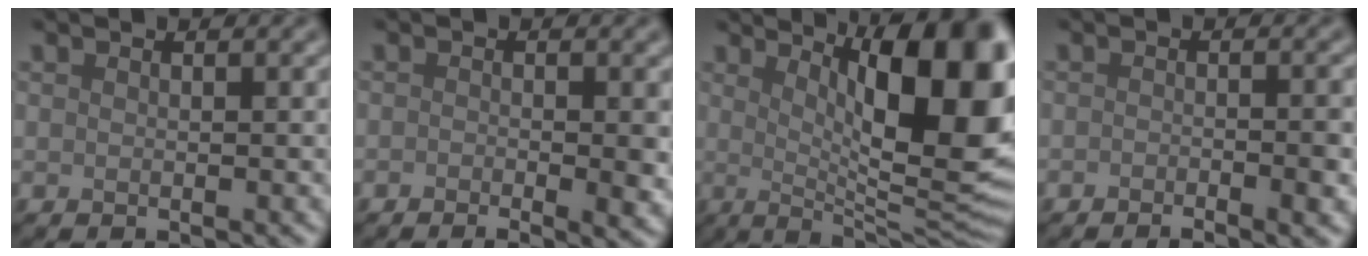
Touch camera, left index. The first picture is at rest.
{"total": 3.1, "force": [-0.9, 1.0, 2.8], "torque": [-0.041, -0.008, -0.015]}
{"total": 14.2, "force": [3.3, 4.0, 13.2], "torque": [-0.138, -0.002, 0.053]}
{"total": 2.9, "force": [-1.5, 0.7, 2.3], "torque": [-0.035, -0.001, -0.025]}